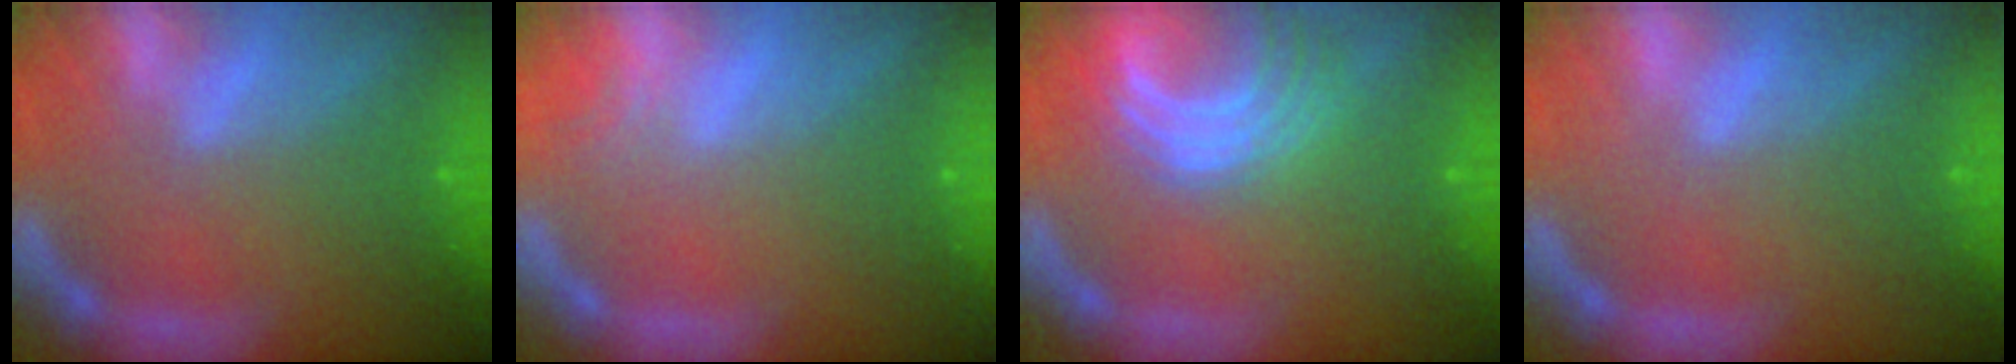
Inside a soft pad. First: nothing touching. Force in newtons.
{"total": 0.9}
{"total": 8.5}
{"total": 0.0}